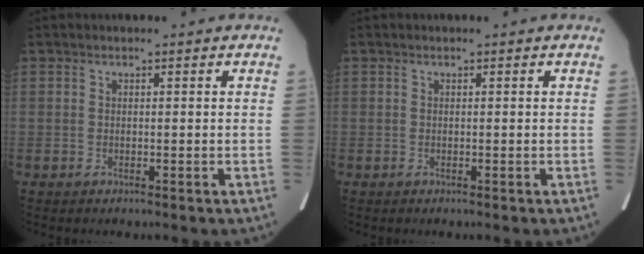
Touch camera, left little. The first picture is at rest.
{"total": 0.0}